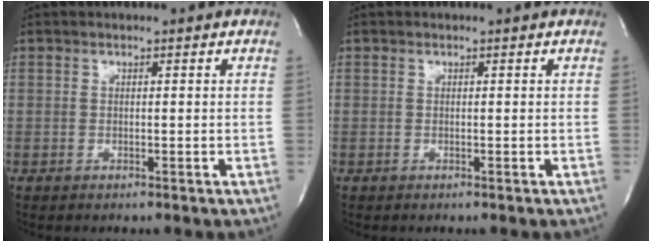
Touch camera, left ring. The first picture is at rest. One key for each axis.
{"total": 0.0}